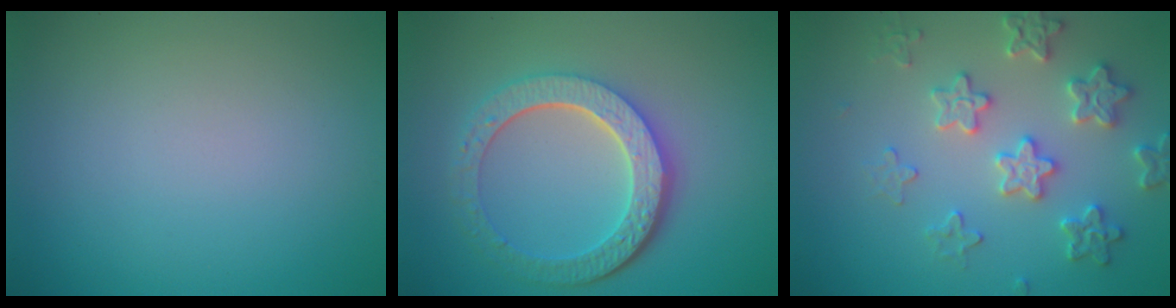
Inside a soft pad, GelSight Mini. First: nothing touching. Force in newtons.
{"total": 6.3, "press": 4.6, "slide": 4.2}
{"total": 3.8, "press": 3.7, "slide": 0.8}